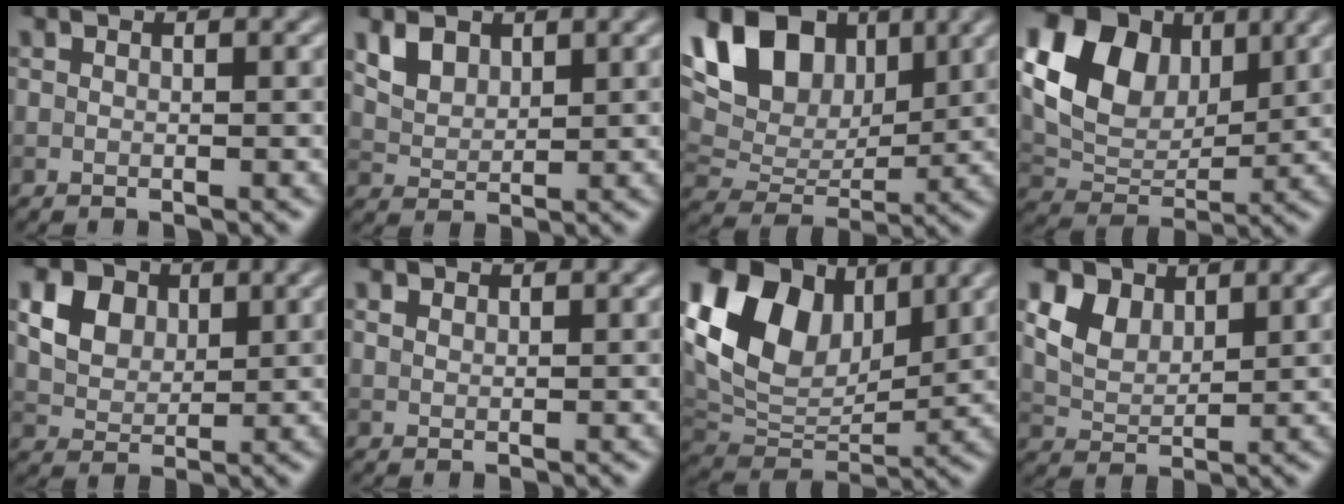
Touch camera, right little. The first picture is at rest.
{"total": 3.3, "force": [2.0, 2.2, 1.6], "torque": [-0.041, -0.006, 0.047]}
{"total": 12.0, "force": [4.9, 7.7, 7.8], "torque": [-0.161, 0.029, 0.079]}
{"total": 11.3, "force": [4.3, 7.6, 7.2], "torque": [-0.149, 0.011, 0.072]}
{"total": 10.8, "force": [5.1, 7.9, 5.4], "torque": [-0.119, 0.034, 0.081]}
{"total": 1.0, "force": [0.8, 0.6, 0.4], "torque": [-0.007, -0.001, 0.012]}
{"total": 12.4, "force": [5.3, 8.3, 7.6], "torque": [-0.157, 0.020, 0.096]}
{"total": 5.5, "force": [3.2, 3.5, 2.7], "torque": [-0.074, 0.000, 0.070]}